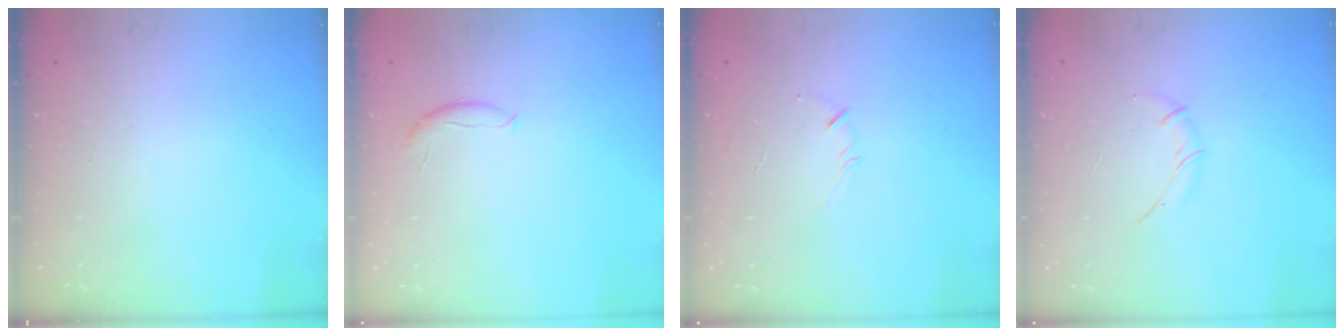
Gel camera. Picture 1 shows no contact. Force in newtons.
{"total": 5.9, "press": 5.9, "slide": 0.3}
{"total": 2.4, "press": 2.3, "slide": 0.5}
{"total": 4.4, "press": 4.3, "slide": 0.9}